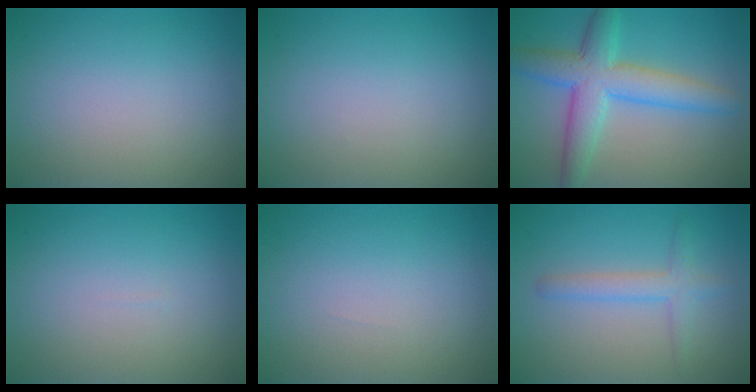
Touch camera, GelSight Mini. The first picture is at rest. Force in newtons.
{"total": 0.0}
{"total": 6.5, "press": 6.5, "slide": 0.1}
{"total": 0.0}
{"total": 0.0}
{"total": 2.3, "press": 2.3, "slide": 0.0}